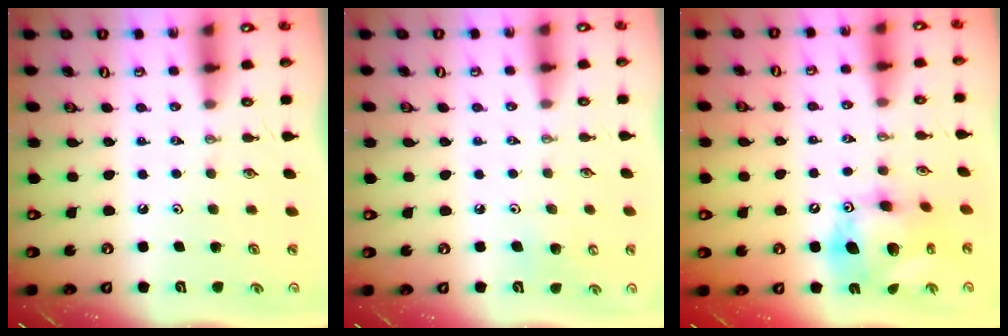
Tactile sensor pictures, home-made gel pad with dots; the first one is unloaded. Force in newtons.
{"total": 7.3, "press": 7.2, "slide": 1.4}
{"total": 15.6, "press": 15.5, "slide": 1.6}